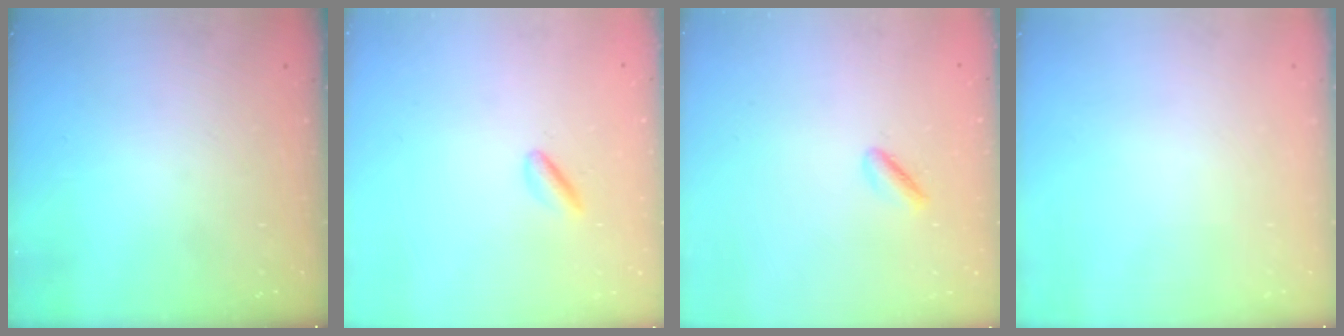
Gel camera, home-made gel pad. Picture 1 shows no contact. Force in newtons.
{"total": 2.5, "press": 2.4, "slide": 0.8}
{"total": 1.6, "press": 1.5, "slide": 0.4}
{"total": 0.0}